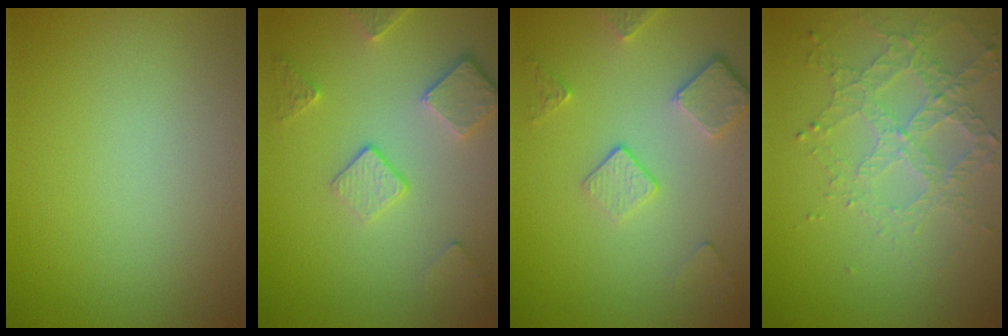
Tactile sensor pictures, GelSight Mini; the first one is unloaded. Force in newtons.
{"total": 3.7, "press": 3.0, "slide": 2.2}
{"total": 3.5, "press": 2.8, "slide": 2.0}
{"total": 3.2, "press": 2.9, "slide": 1.4}